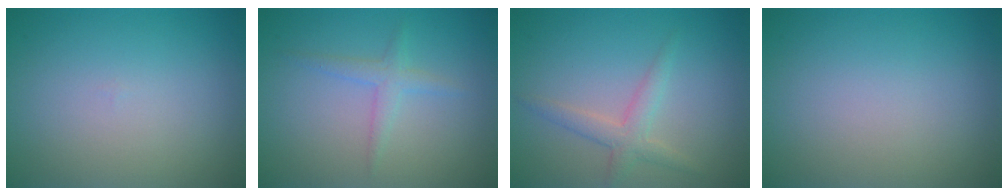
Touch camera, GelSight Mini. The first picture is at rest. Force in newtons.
{"total": 1.7, "press": 1.7, "slide": 0.0}
{"total": 2.4, "press": 2.4, "slide": 0.1}
{"total": 0.0}